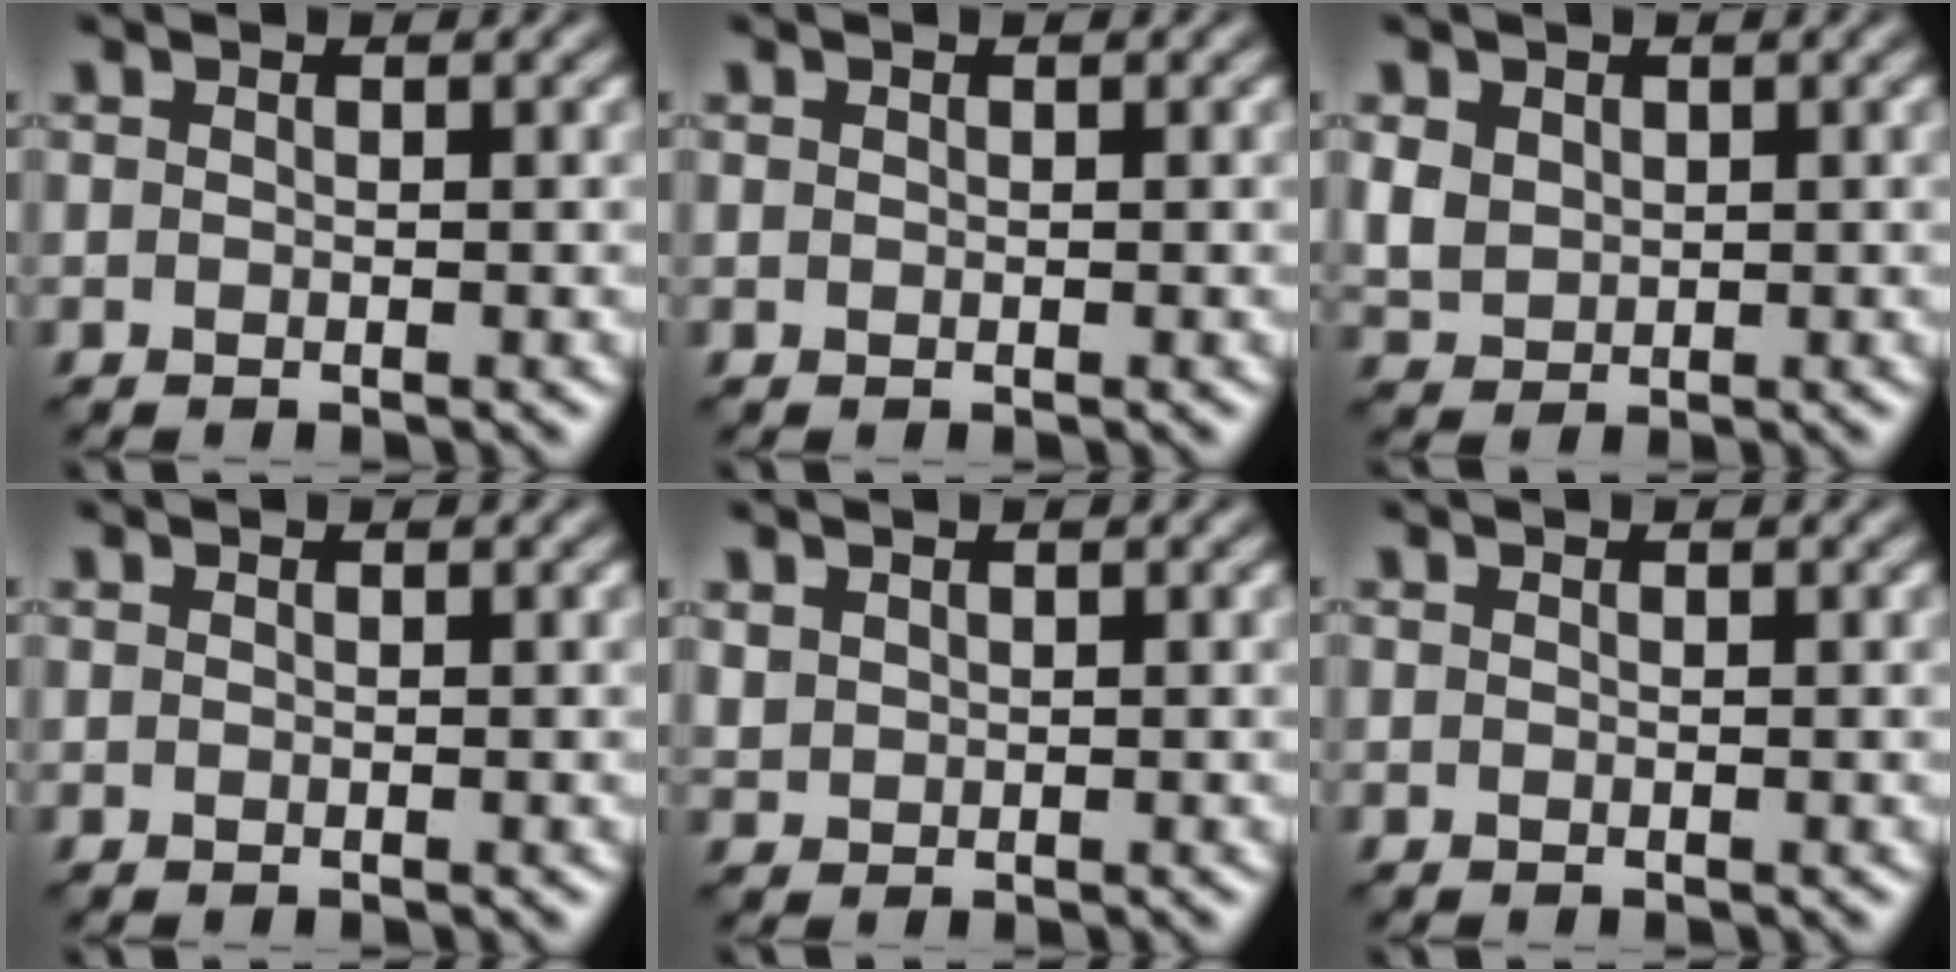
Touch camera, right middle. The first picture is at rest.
{"total": 0.0}
{"total": 2.5, "force": [0.8, 2.0, 1.2], "torque": [-0.034, -0.001, 0.018]}
{"total": 0.0}
{"total": 1.1, "force": [0.7, 0.8, 0.3], "torque": [-0.008, -0.002, 0.018]}
{"total": 0.0}